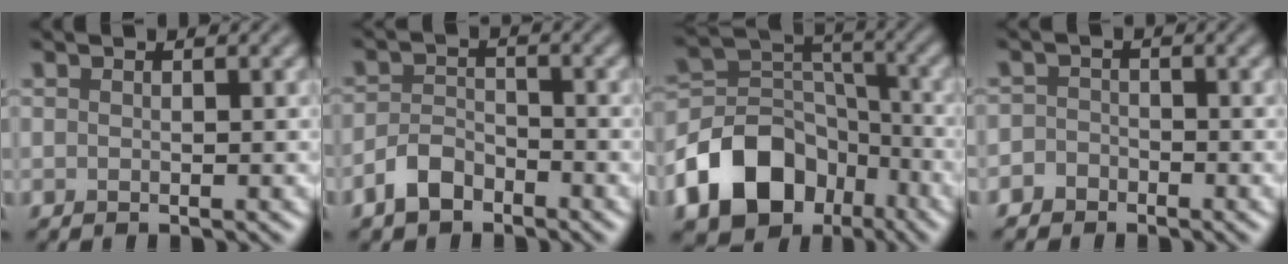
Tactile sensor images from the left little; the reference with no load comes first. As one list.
[{"total": 2.9, "force": [-2.1, 1.5, 1.2], "torque": [-0.024, 0.006, -0.048]}, {"total": 12.0, "force": [-6.4, 8.5, 5.5], "torque": [-0.114, 0.008, -0.120]}, {"total": 2.0, "force": [-1.3, 1.5, 0.1], "torque": [0.023, 0.007, -0.029]}]